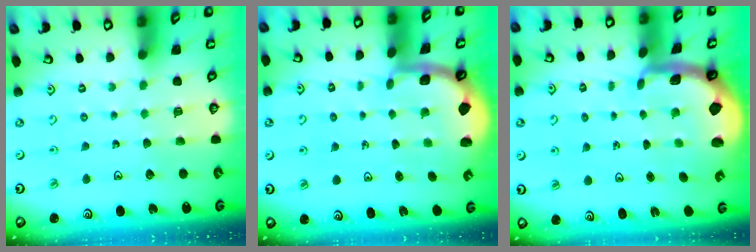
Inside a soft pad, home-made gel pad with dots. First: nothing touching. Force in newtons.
{"total": 1.5, "press": 1.5, "slide": 0.2}
{"total": 1.7, "press": 1.7, "slide": 0.4}